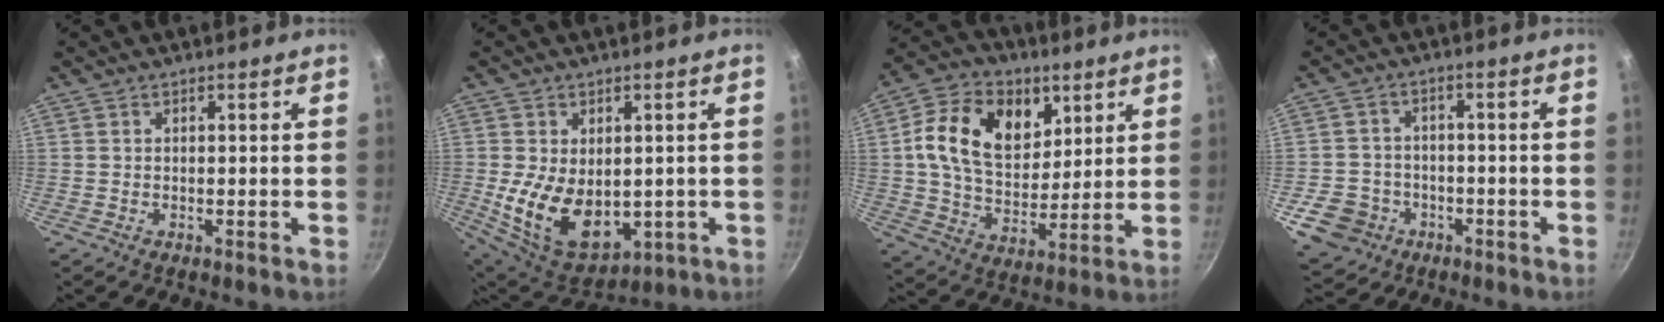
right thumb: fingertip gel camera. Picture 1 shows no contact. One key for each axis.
{"total": 15.0, "fx": -1.1, "fy": 9.8, "fz": 11.3, "tx": -0.175, "ty": -0.021, "tz": 0.012}
{"total": 17.7, "fx": 6.0, "fy": 12.4, "fz": 11.2, "tx": -0.166, "ty": -0.019, "tz": 0.096}
{"total": 9.3, "fx": -4.1, "fy": 7.6, "fz": 3.4, "tx": -0.044, "ty": 0.031, "tz": -0.060}